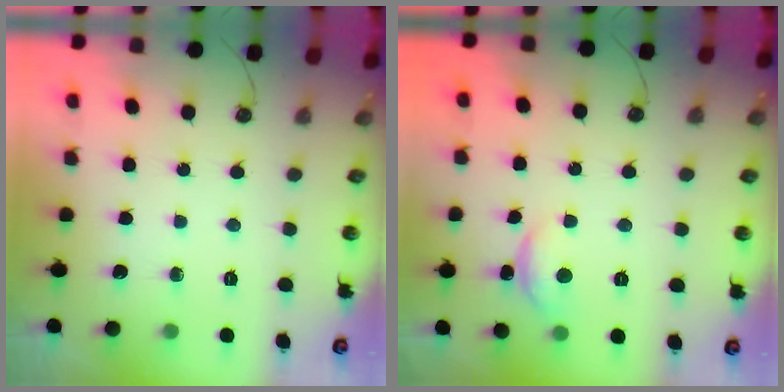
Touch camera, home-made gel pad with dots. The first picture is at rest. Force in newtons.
{"total": 1.5, "press": 1.3, "slide": 0.7}